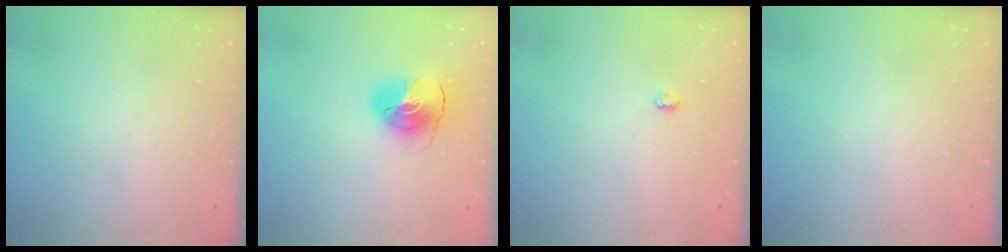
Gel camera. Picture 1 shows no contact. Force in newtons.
{"total": 9.3, "press": 9.2, "slide": 1.3}
{"total": 2.9, "press": 2.9, "slide": 0.4}
{"total": 0.0}